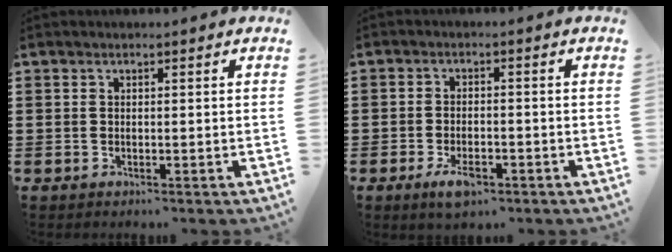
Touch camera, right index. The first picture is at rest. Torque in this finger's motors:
{"motor_torque": [1.03, 1.11, 0.42, 0.06]}